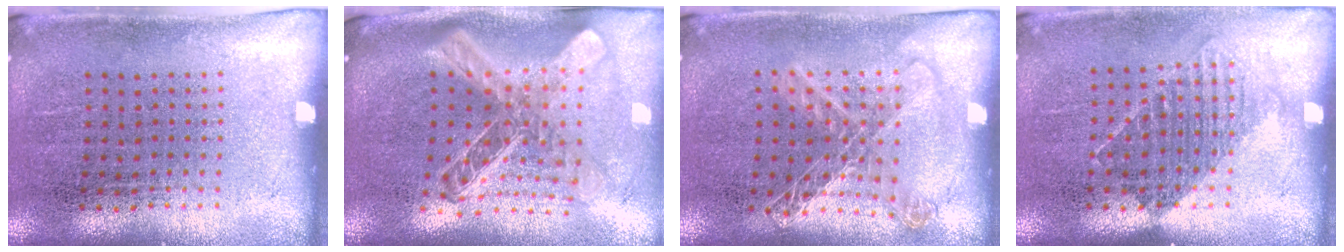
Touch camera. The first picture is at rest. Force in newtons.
{"total": 2.6, "press": 1.9, "slide": 1.7}
{"total": 1.3, "press": 1.2, "slide": 0.5}
{"total": 1.2, "press": 1.0, "slide": 0.7}